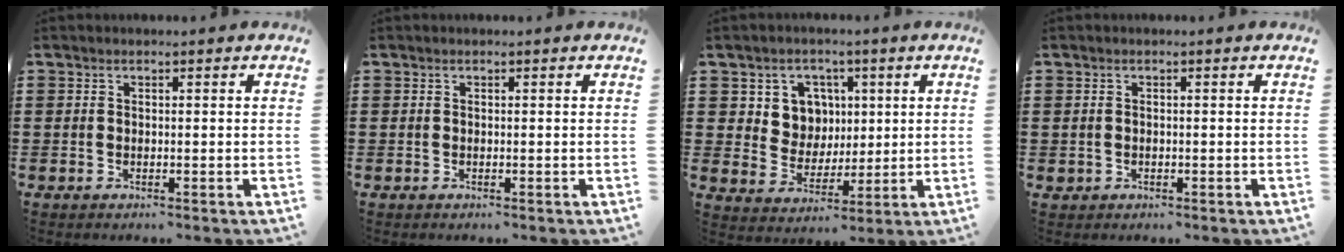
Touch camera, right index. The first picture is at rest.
{"total": 0.0}
{"total": 6.8, "force": [2.4, 6.1, 1.9], "torque": [-0.061, 0.011, 0.043]}
{"total": 0.7, "force": [0.0, 0.6, 0.3], "torque": [-0.008, 0.005, -0.001]}